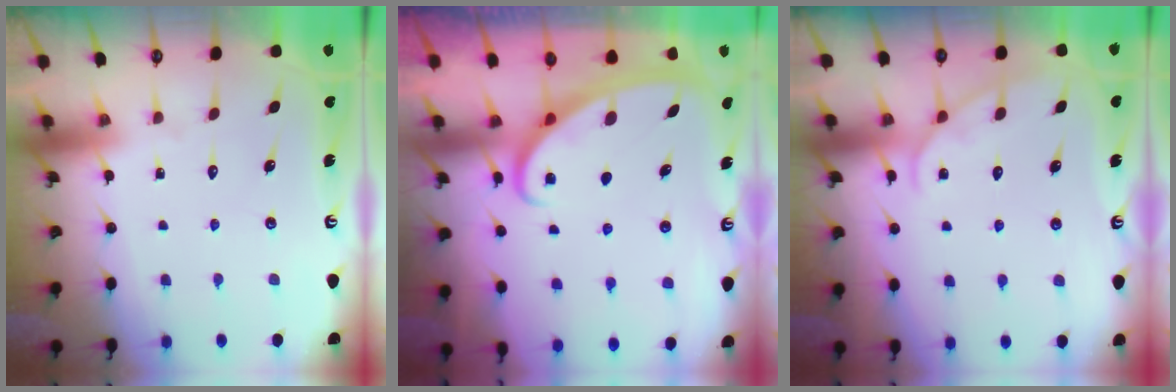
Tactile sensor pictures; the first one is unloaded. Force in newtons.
{"total": 2.5, "press": 2.5, "slide": 0.4}
{"total": 3.9, "press": 3.9, "slide": 0.3}